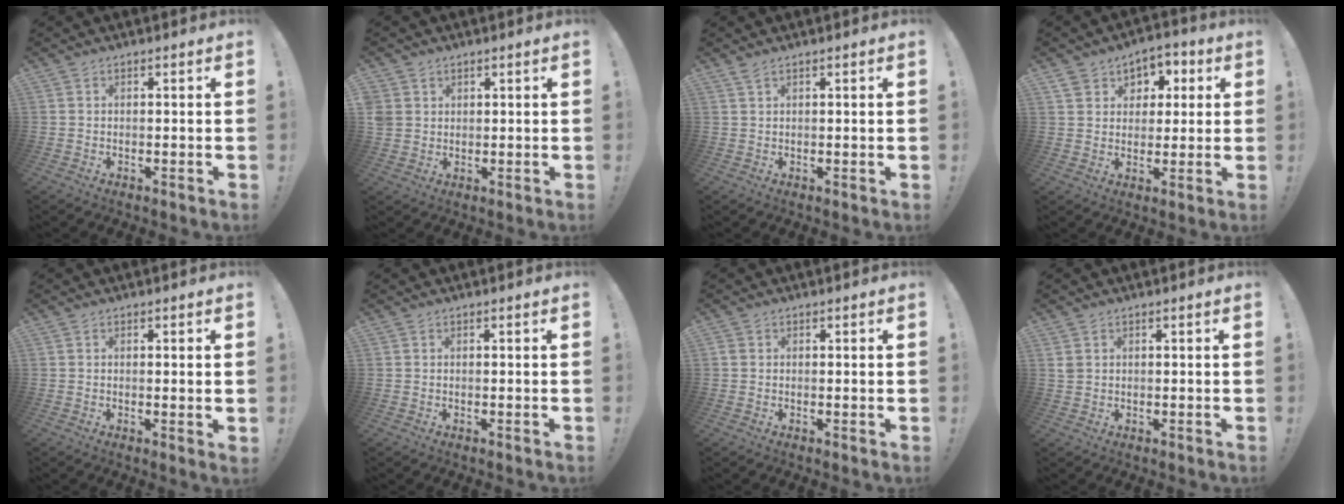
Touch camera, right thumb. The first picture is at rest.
{"total": 3.6, "force": [1.7, 3.1, 0.7], "torque": [-0.015, -0.004, 0.034]}
{"total": 1.2, "force": [0.9, 0.3, 0.7], "torque": [-0.015, 0.001, 0.017]}
{"total": 6.9, "force": [2.5, 6.2, 1.7], "torque": [-0.026, -0.009, 0.051]}
{"total": 1.6, "force": [0.4, -0.3, 1.5], "torque": [-0.023, -0.003, 0.005]}
{"total": 0.0}
{"total": 1.2, "force": [0.2, 1.0, 0.6], "torque": [-0.015, 0.005, 0.006]}
{"total": 1.5, "force": [0.6, 1.1, 0.8], "torque": [-0.008, 0.000, 0.011]}